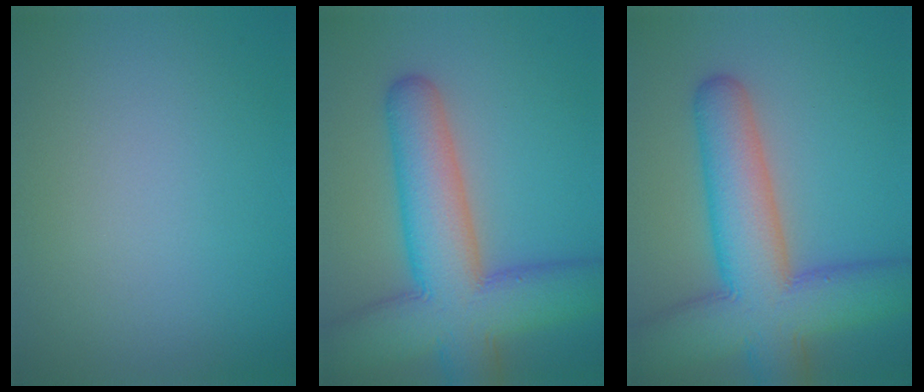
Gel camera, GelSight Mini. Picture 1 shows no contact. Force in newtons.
{"total": 10.7, "press": 10.7, "slide": 0.6}
{"total": 10.7, "press": 10.7, "slide": 0.6}